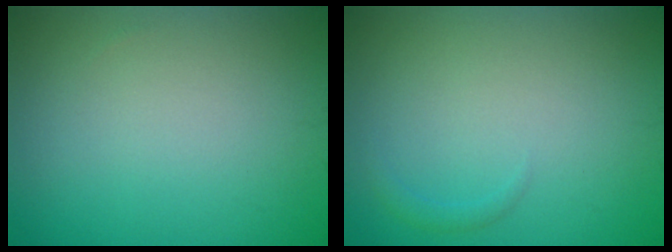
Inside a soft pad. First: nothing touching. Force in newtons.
{"total": 0.7, "press": 0.7, "slide": 0.1}